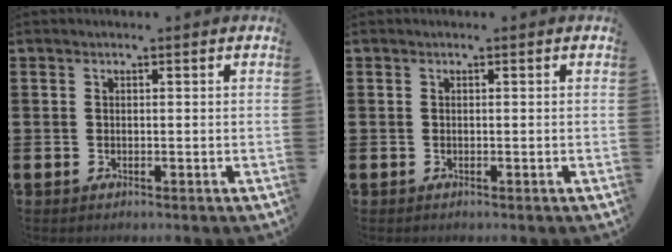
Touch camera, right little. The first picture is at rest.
{"total": 0.0}